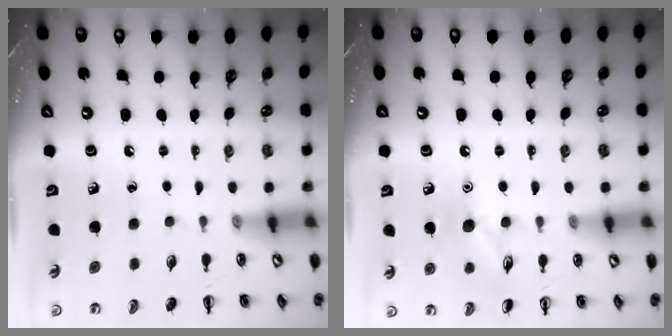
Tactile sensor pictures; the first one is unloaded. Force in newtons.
{"total": 8.7, "press": 8.7, "slide": 0.6}